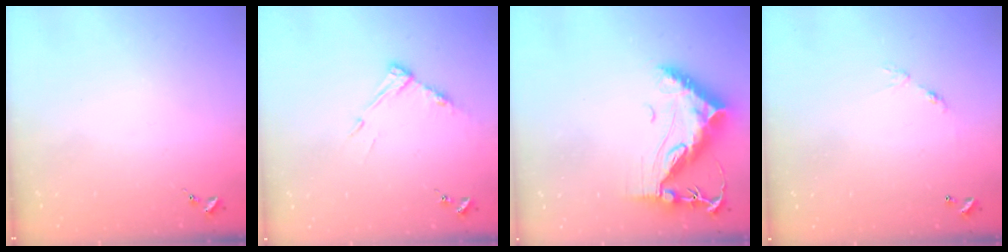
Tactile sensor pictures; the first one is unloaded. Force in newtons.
{"total": 8.1, "press": 8.1, "slide": 0.6}
{"total": 13.5, "press": 13.4, "slide": 1.3}
{"total": 5.5, "press": 5.5, "slide": 0.4}